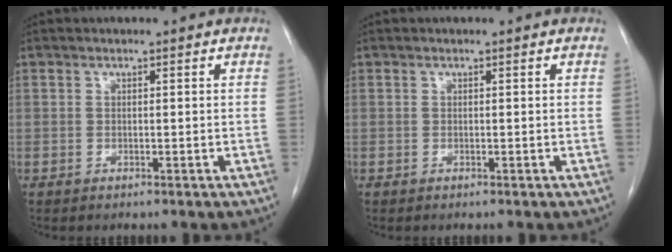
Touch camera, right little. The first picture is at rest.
{"total": 0.0}